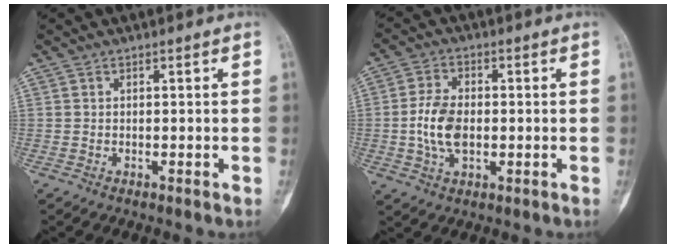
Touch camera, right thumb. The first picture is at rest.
{"total": 8.1, "force": [-0.8, 4.8, 6.4], "torque": [-0.128, 0.006, -0.016]}